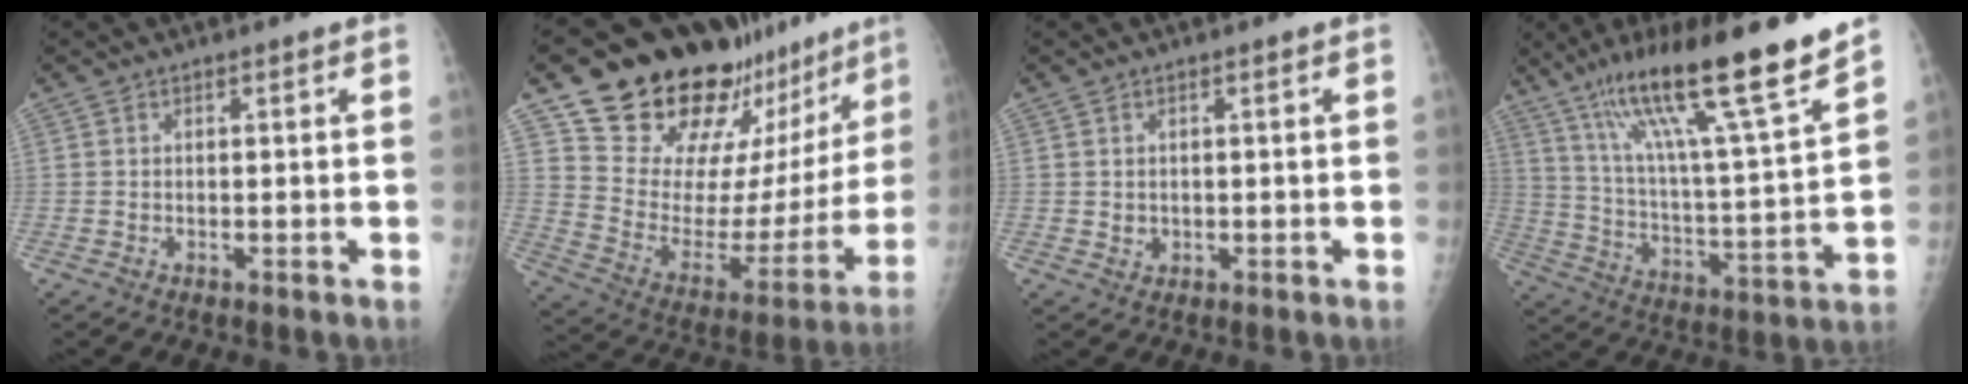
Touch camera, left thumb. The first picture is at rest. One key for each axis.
{"total": 28.6, "fx": 21.7, "fy": 12.9, "fz": 13.5, "tx": -0.169, "ty": -0.097, "tz": 0.319}
{"total": 1.2, "fx": 0.2, "fy": 1.1, "fz": 0.4, "tx": -0.003, "ty": -0.002, "tz": 0.008}
{"total": 21.8, "fx": 15.7, "fy": 1.3, "fz": 15.0, "tx": -0.223, "ty": -0.068, "tz": 0.269}